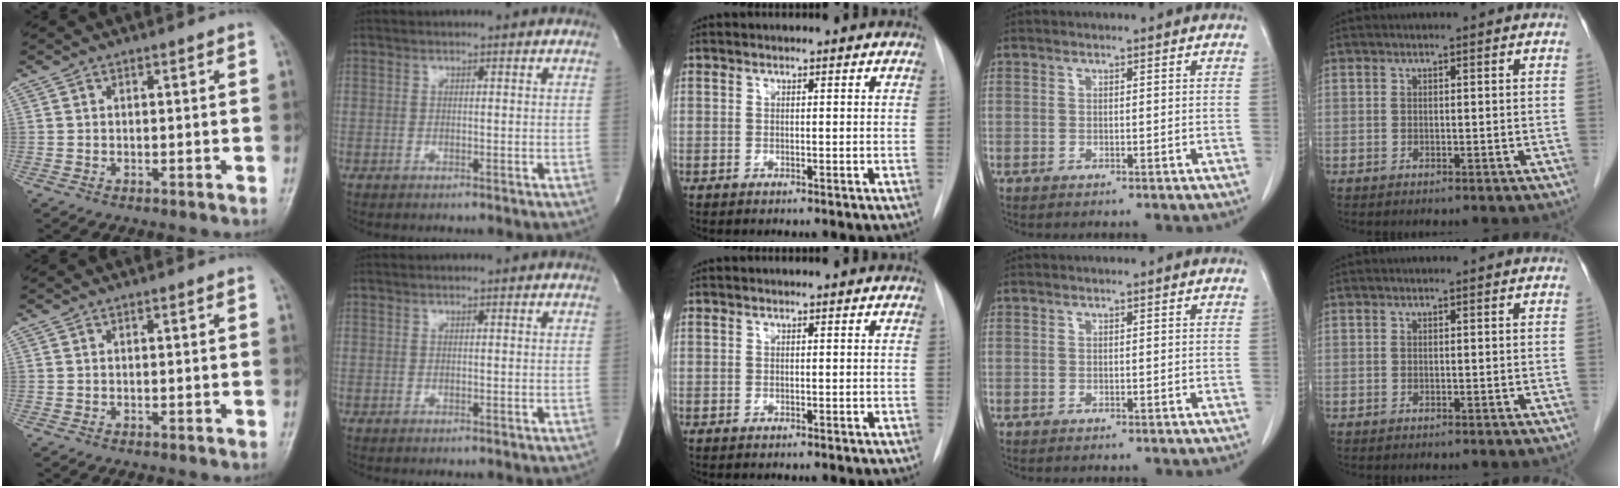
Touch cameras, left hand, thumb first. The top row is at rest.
{}